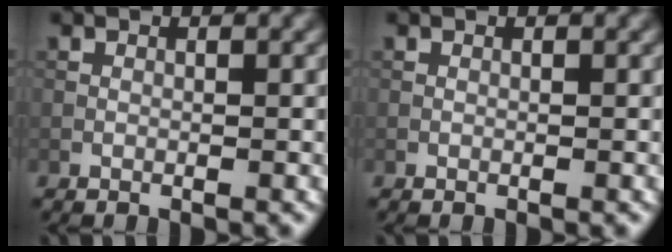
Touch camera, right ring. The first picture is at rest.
{"total": 0.0}